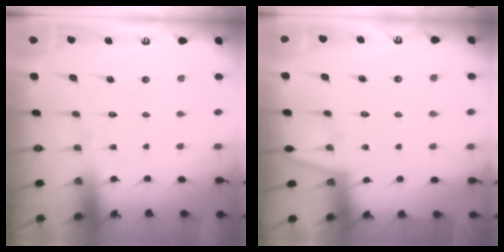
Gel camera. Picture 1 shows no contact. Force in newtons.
{"total": 2.4, "press": 2.4, "slide": 0.3}